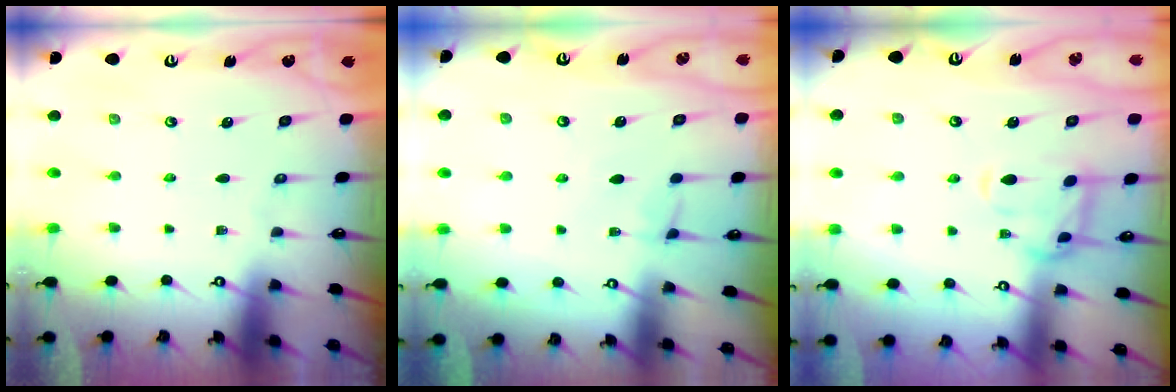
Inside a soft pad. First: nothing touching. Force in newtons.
{"total": 2.8, "press": 2.7, "slide": 0.4}
{"total": 2.6, "press": 2.5, "slide": 0.7}